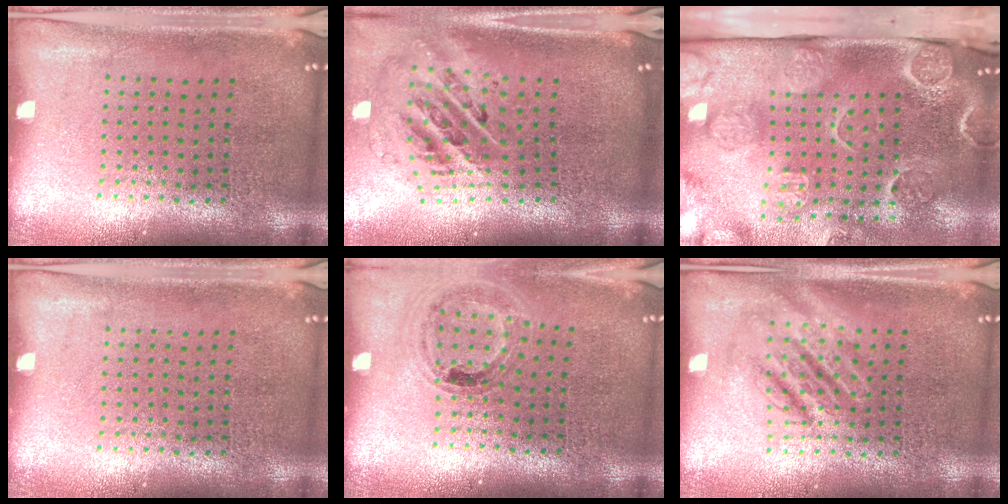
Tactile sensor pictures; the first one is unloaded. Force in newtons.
{"total": 2.4, "press": 1.6, "slide": 1.7}
{"total": 4.8, "press": 3.6, "slide": 3.3}
{"total": 0.0}
{"total": 1.0, "press": 1.0, "slide": 0.1}
{"total": 2.6, "press": 2.6, "slide": 0.3}